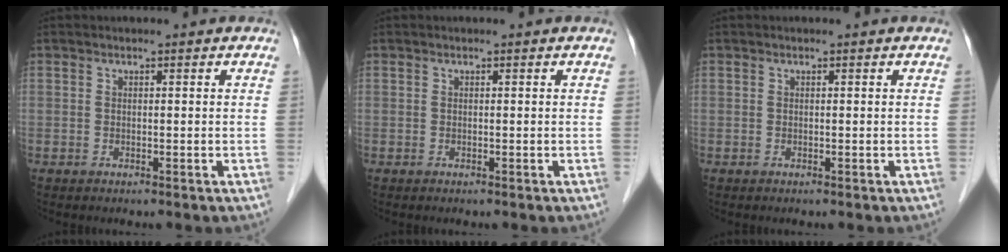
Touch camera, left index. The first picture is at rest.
{"total": 0.0}
{"total": 0.0}